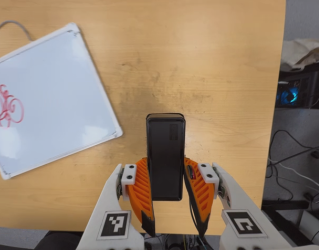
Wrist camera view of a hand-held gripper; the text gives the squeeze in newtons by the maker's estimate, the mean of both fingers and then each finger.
{"total": 5.0, "left": 3.6, "right": 6.5}